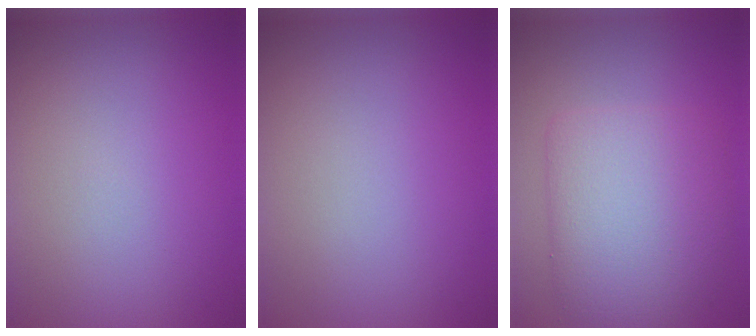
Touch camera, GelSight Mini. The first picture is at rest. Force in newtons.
{"total": 0.0}
{"total": 6.5, "press": 6.5, "slide": 0.2}